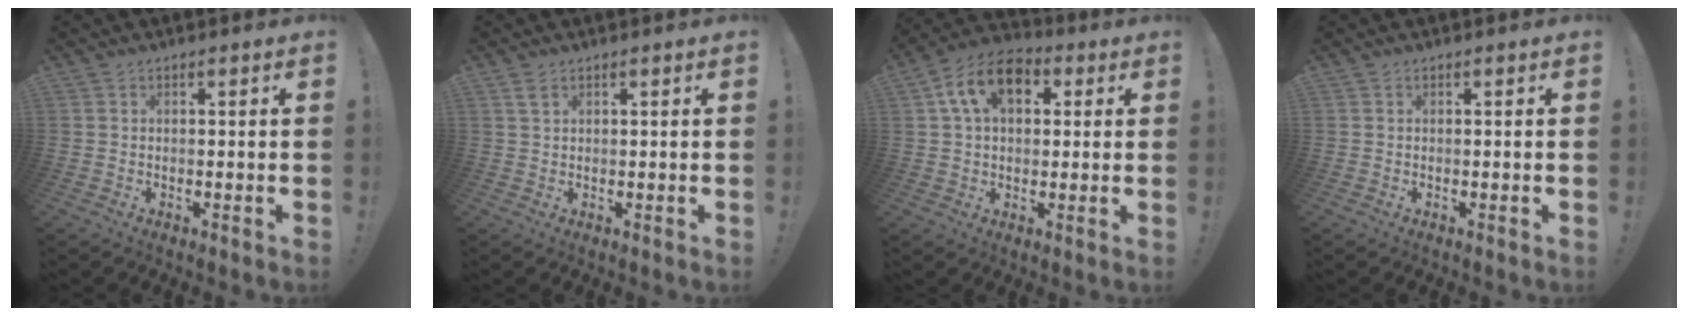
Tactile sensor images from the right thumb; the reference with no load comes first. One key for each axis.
{"total": 2.0, "fx": 1.2, "fy": 0.9, "fz": 1.4, "tx": -0.026, "ty": -0.001, "tz": 0.021}
{"total": 12.8, "fx": 4.4, "fy": 8.4, "fz": 8.5, "tx": -0.144, "ty": 0.009, "tz": 0.085}
{"total": 0.0}